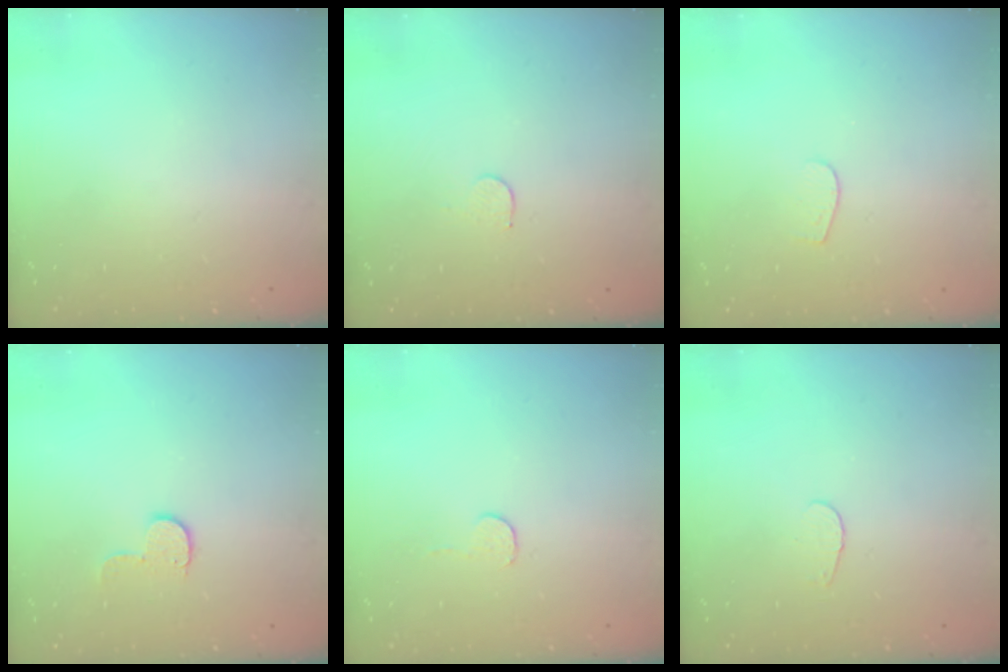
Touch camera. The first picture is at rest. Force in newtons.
{"total": 3.7, "press": 3.7, "slide": 0.3}
{"total": 3.7, "press": 3.7, "slide": 0.3}
{"total": 6.1, "press": 6.1, "slide": 0.4}
{"total": 3.0, "press": 3.0, "slide": 0.3}
{"total": 3.1, "press": 3.1, "slide": 0.4}